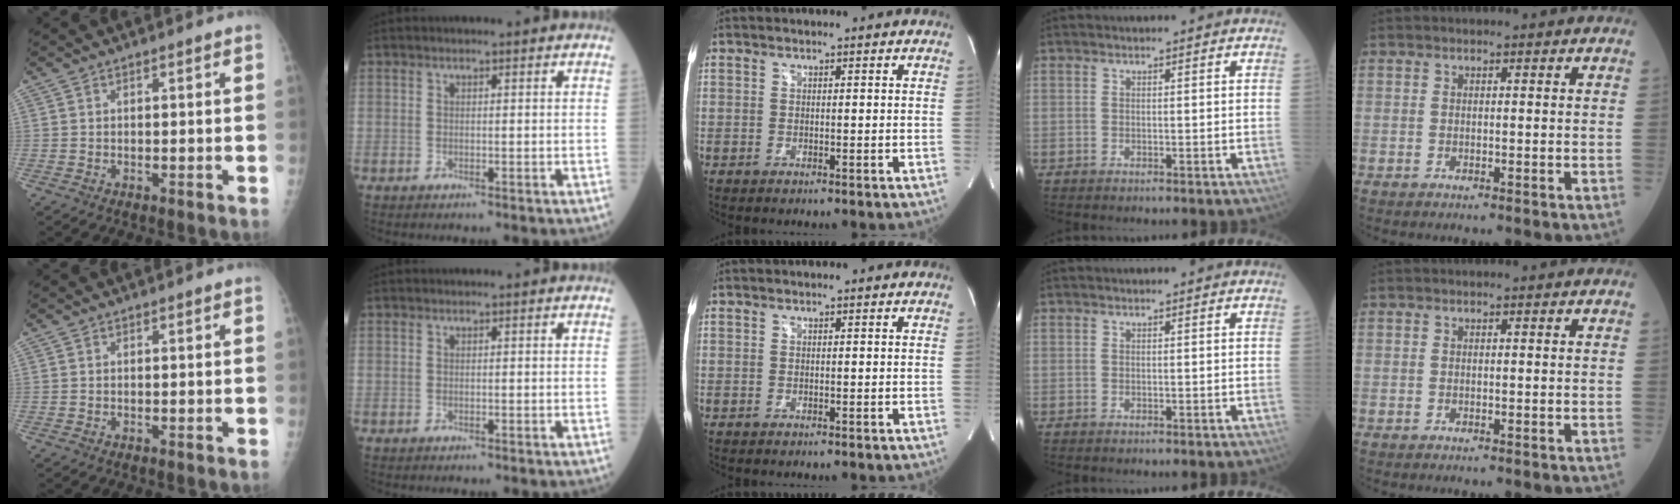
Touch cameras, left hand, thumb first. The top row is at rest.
{}